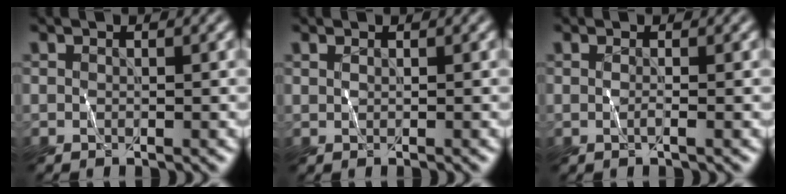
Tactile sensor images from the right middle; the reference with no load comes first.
{"total": 0.6, "force": [0.4, 0.2, 0.4], "torque": [-0.002, 0.000, 0.003]}
{"total": 0.7, "force": [0.0, 0.3, 0.7], "torque": [-0.008, -0.001, -0.003]}